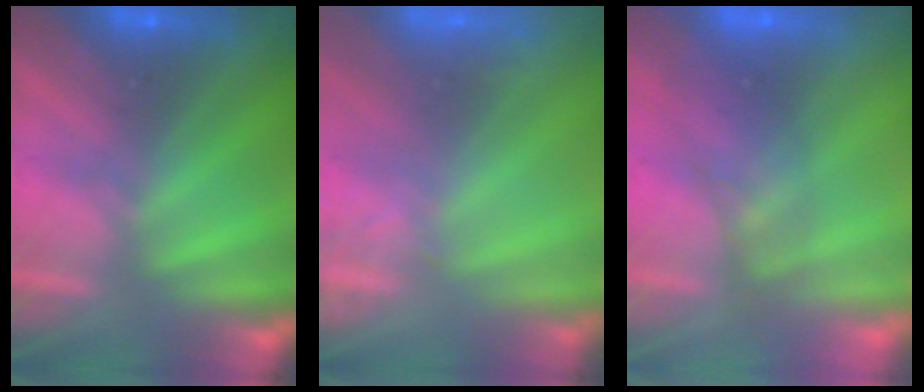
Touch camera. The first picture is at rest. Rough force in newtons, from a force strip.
{"total": 2.6}
{"total": 2.6}